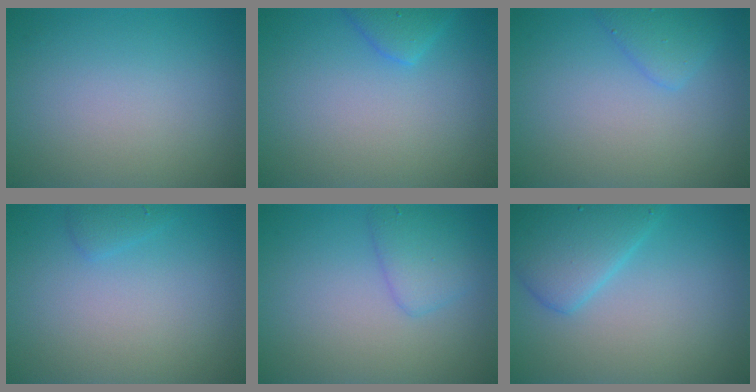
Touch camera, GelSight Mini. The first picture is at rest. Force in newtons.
{"total": 2.1, "press": 2.1, "slide": 0.1}
{"total": 2.0, "press": 2.0, "slide": 0.0}
{"total": 1.0, "press": 1.0, "slide": 0.1}
{"total": 2.4, "press": 2.4, "slide": 0.1}
{"total": 4.4, "press": 4.4, "slide": 0.2}